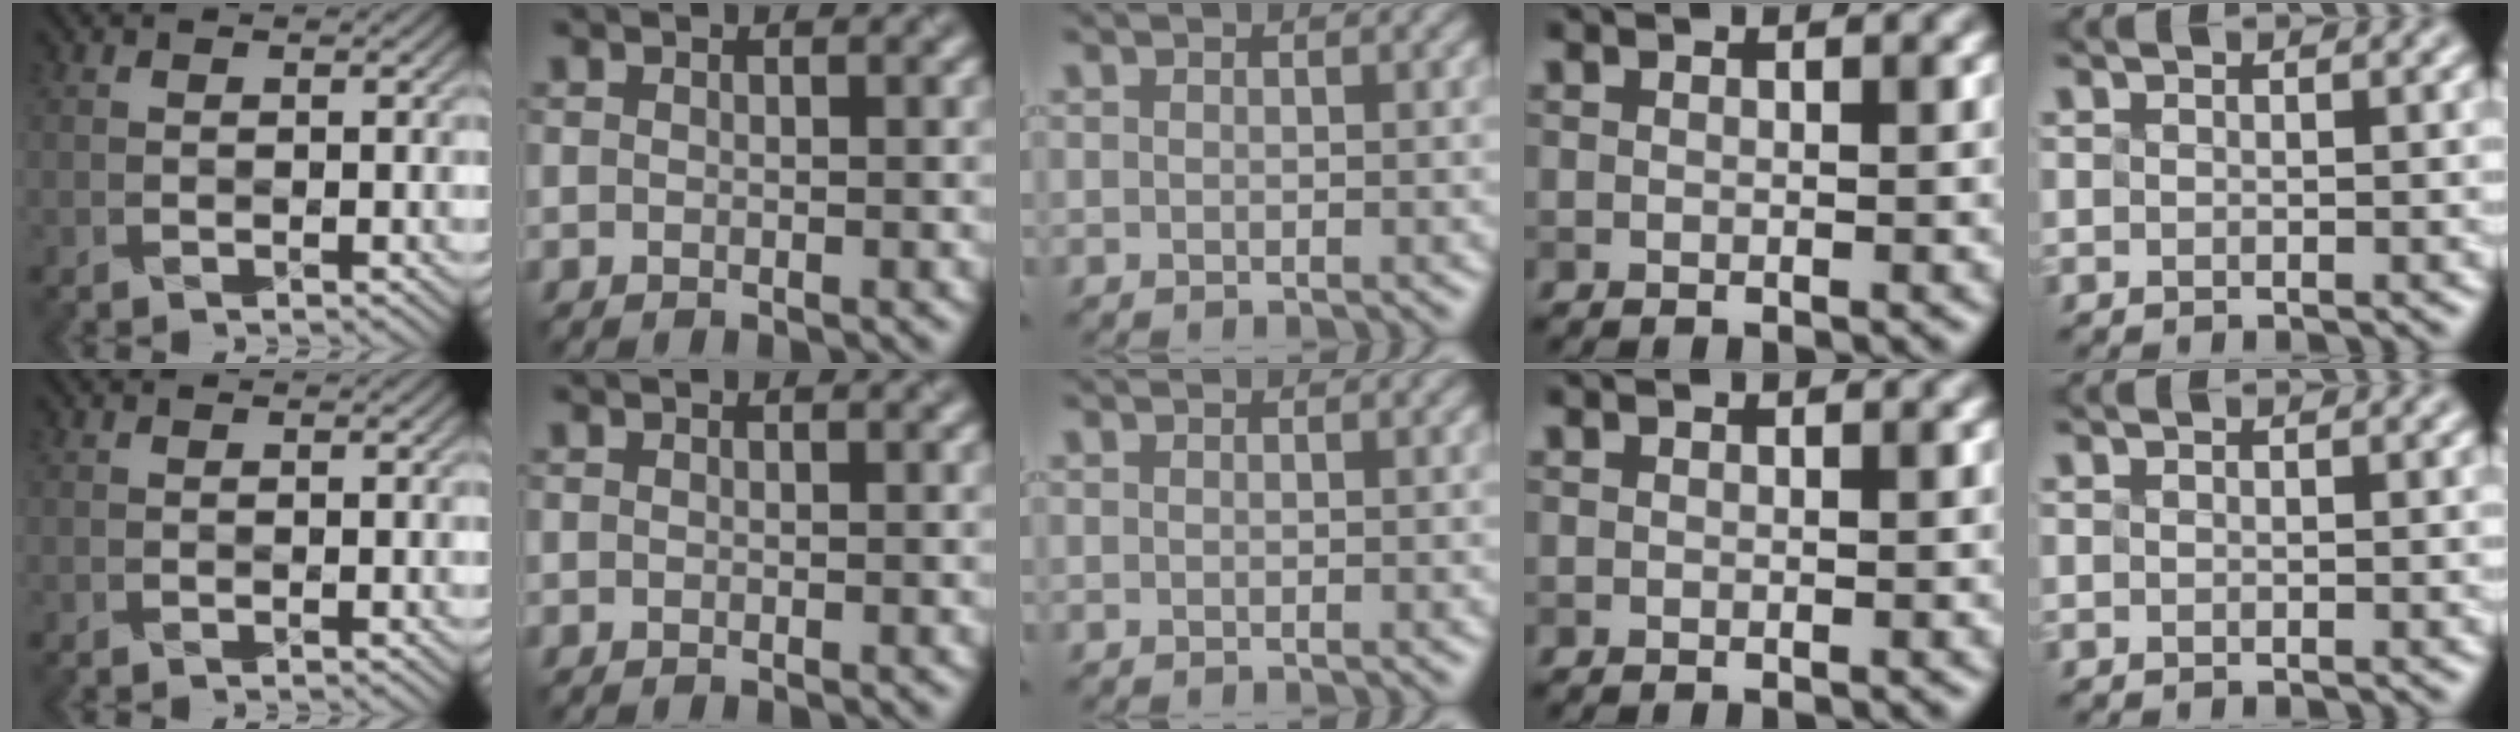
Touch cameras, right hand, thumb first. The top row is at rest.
{}